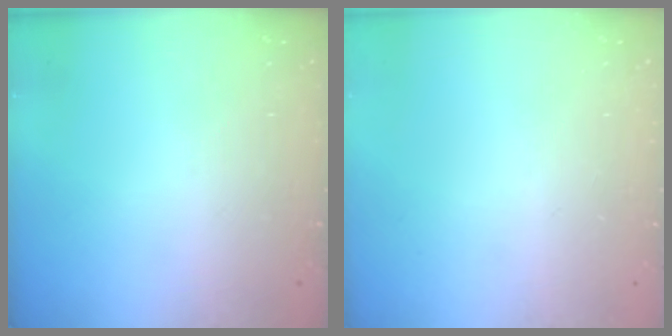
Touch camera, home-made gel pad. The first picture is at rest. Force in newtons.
{"total": 0.0}